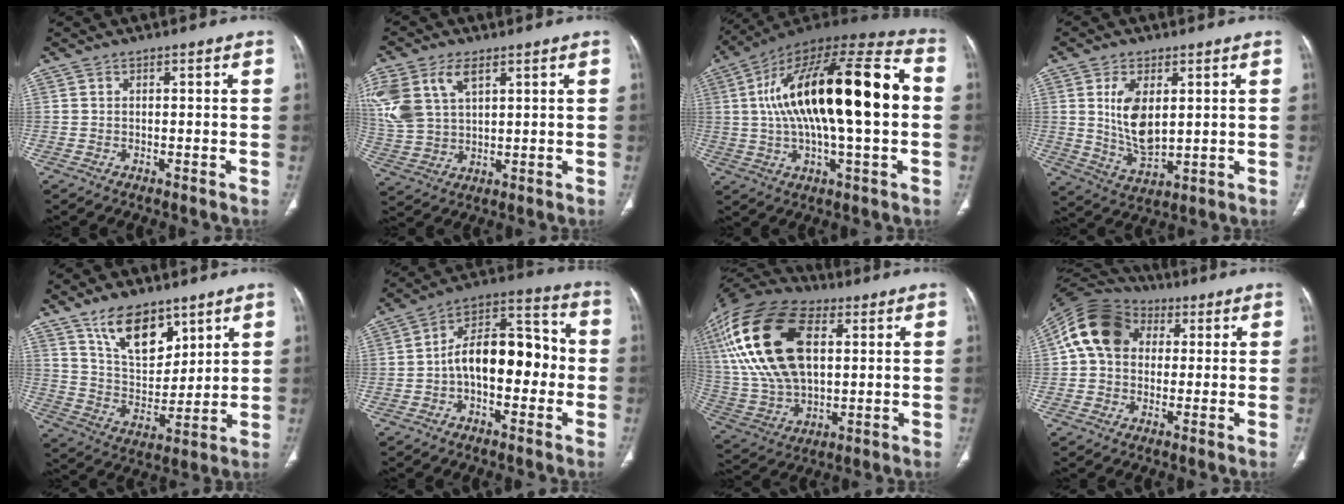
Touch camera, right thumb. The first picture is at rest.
{"total": 13.7, "force": [5.9, 8.2, 9.3], "torque": [-0.218, -0.006, 0.126]}
{"total": 29.5, "force": [2.4, 9.9, 27.7], "torque": [-0.479, 0.038, 0.029]}
{"total": 9.6, "force": [2.1, 5.0, 7.9], "torque": [-0.141, -0.021, 0.053]}
{"total": 13.6, "force": [8.6, 7.1, 7.8], "torque": [-0.099, -0.057, 0.164]}
{"total": 15.6, "force": [-1.6, 8.7, 12.9], "torque": [-0.176, 0.051, -0.038]}
{"total": 27.9, "force": [7.4, 15.6, 21.9], "torque": [-0.460, -0.001, 0.139]}
{"total": 14.1, "force": [2.8, 11.0, 8.4], "torque": [-0.144, 0.030, 0.038]}